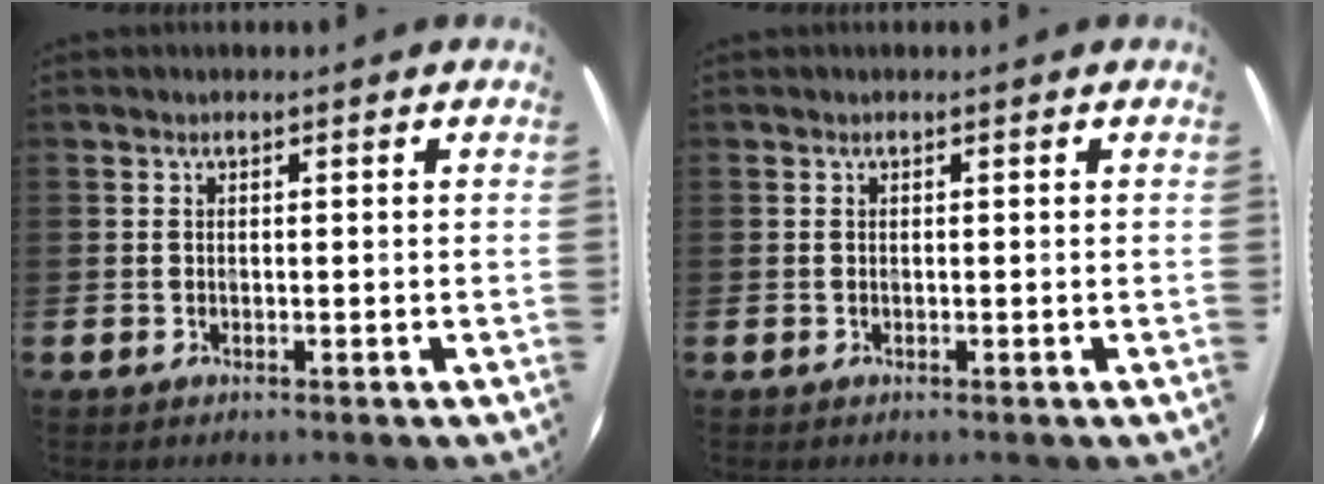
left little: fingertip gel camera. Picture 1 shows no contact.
{"total": 0.0}